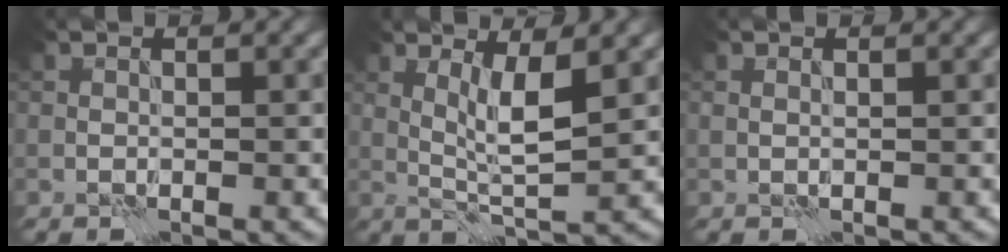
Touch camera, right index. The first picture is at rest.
{"total": 3.5, "force": [0.9, 0.3, 3.4], "torque": [-0.067, -0.009, 0.022]}
{"total": 0.0}